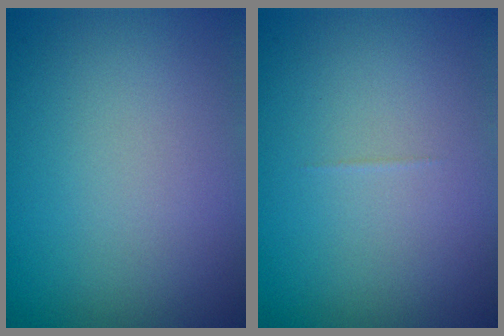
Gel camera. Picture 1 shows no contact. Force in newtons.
{"total": 0.0}